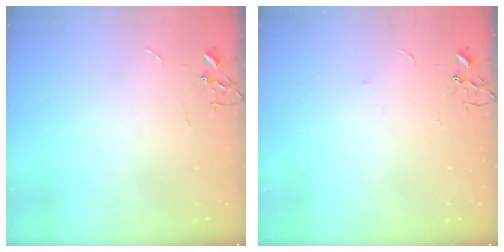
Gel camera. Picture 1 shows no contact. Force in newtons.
{"total": 2.6, "press": 2.5, "slide": 0.4}